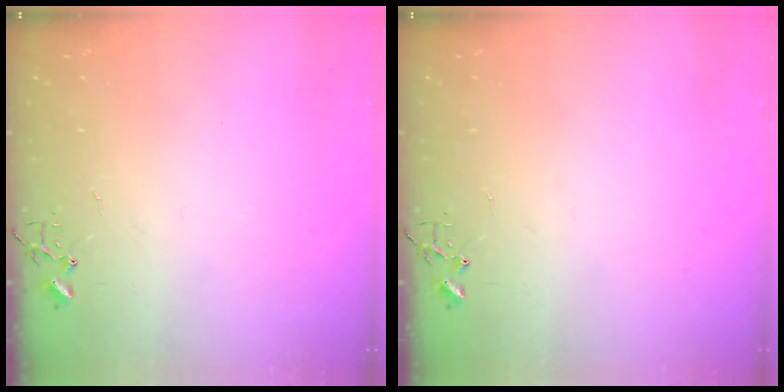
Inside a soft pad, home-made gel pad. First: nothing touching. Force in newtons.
{"total": 0.0}